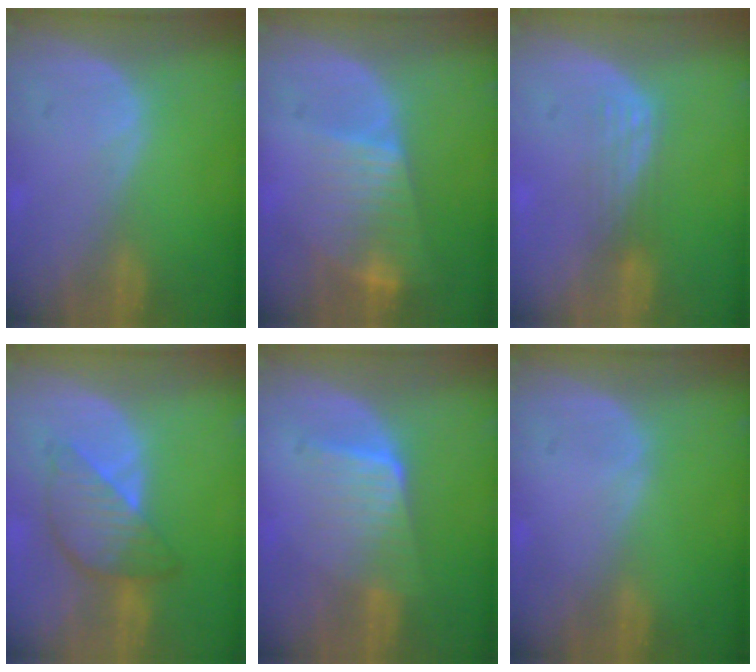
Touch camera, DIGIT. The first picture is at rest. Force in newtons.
{"total": 7.9, "press": 6.7, "slide": 4.2}
{"total": 2.9, "press": 2.6, "slide": 1.4}
{"total": 6.3, "press": 6.3, "slide": 0.2}
{"total": 6.7, "press": 6.0, "slide": 3.1}
{"total": 0.0}